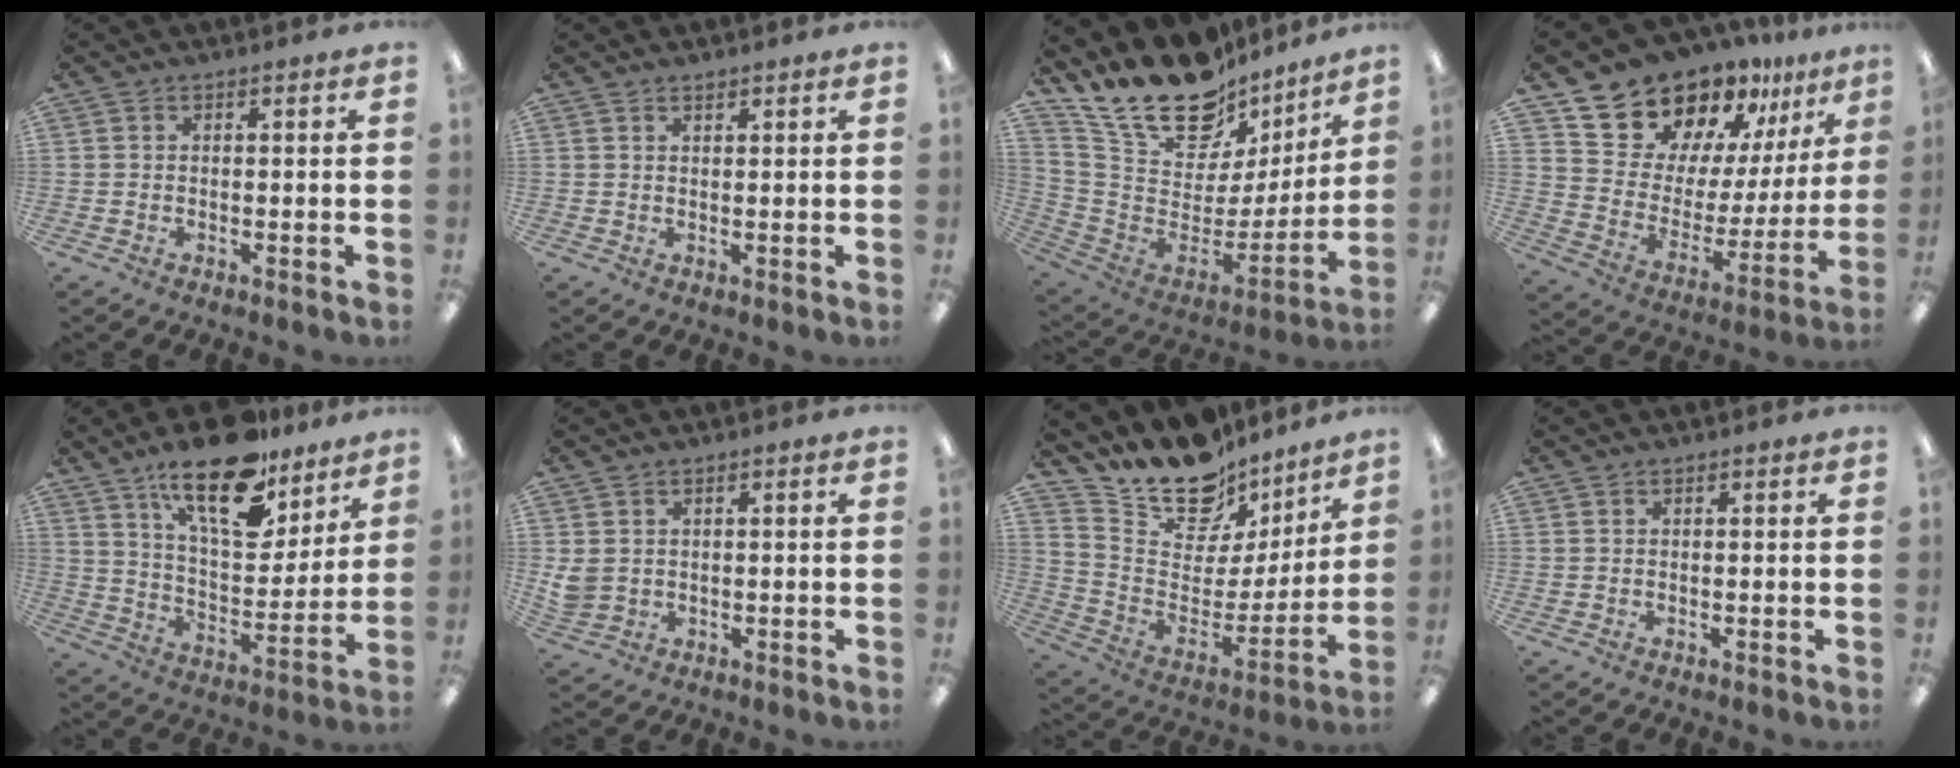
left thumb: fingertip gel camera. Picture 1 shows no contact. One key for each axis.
{"total": 1.0, "fx": 0.9, "fy": 0.2, "fz": 0.2, "tx": -0.004, "ty": -0.001, "tz": 0.017}
{"total": 22.5, "fx": 17.4, "fy": 11.1, "fz": 9.1, "tx": -0.167, "ty": -0.126, "tz": 0.321}
{"total": 16.9, "fx": 15.2, "fy": 7.1, "fz": 2.1, "tx": -0.064, "ty": -0.135, "tz": 0.281}
{"total": 20.4, "fx": 14.4, "fy": 8.1, "fz": 12.0, "tx": -0.195, "ty": -0.084, "tz": 0.245}
{"total": 3.3, "fx": 1.2, "fy": 2.8, "fz": 1.4, "tx": -0.029, "ty": 0.004, "tz": 0.025}
{"total": 17.7, "fx": 14.9, "fy": 8.2, "fz": 4.9, "tx": -0.108, "ty": -0.122, "tz": 0.271}
{"total": 0.0}